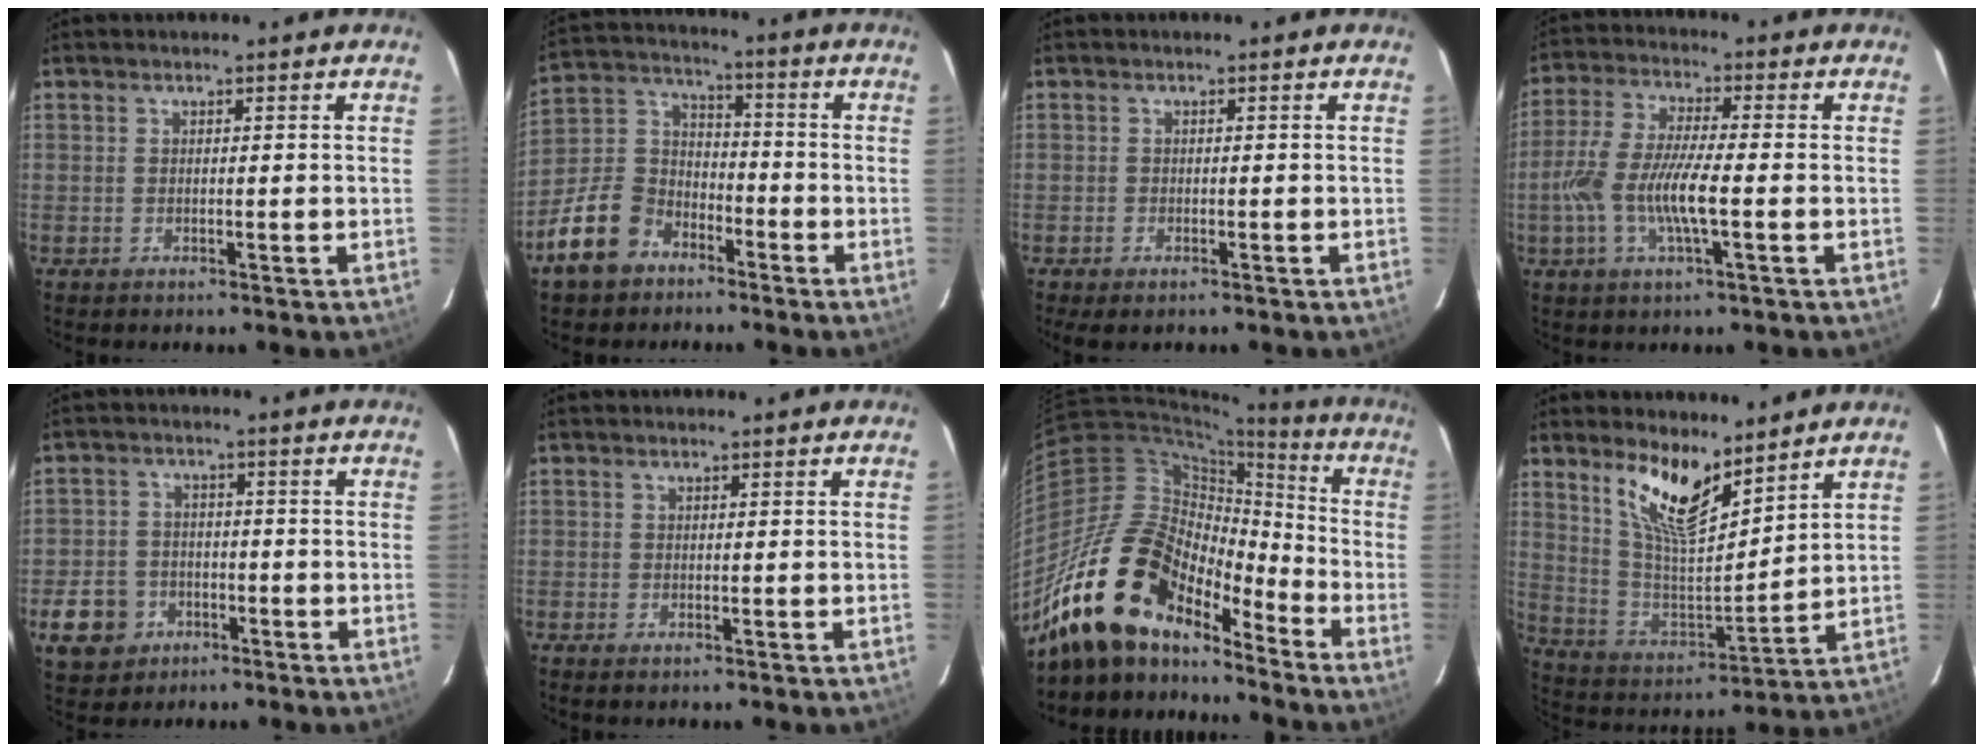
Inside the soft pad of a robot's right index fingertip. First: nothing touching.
{"total": 13.6, "force": [-8.3, 9.3, 5.5], "torque": [-0.141, 0.040, -0.141]}
{"total": 2.2, "force": [-1.5, 1.0, 1.2], "torque": [-0.025, -0.007, -0.028]}
{"total": 11.1, "force": [-2.5, 2.3, 10.5], "torque": [-0.222, -0.003, -0.052]}
{"total": 8.3, "force": [-3.8, 6.9, 2.5], "torque": [-0.076, 0.017, -0.055]}
{"total": 0.8, "force": [-0.6, 0.3, 0.6], "torque": [-0.013, -0.003, -0.010]}
{"total": 21.0, "force": [-15.9, 9.4, 9.9], "torque": [-0.178, 0.006, -0.285]}
{"total": 12.8, "force": [8.9, 3.9, 8.4], "torque": [-0.163, -0.008, 0.177]}